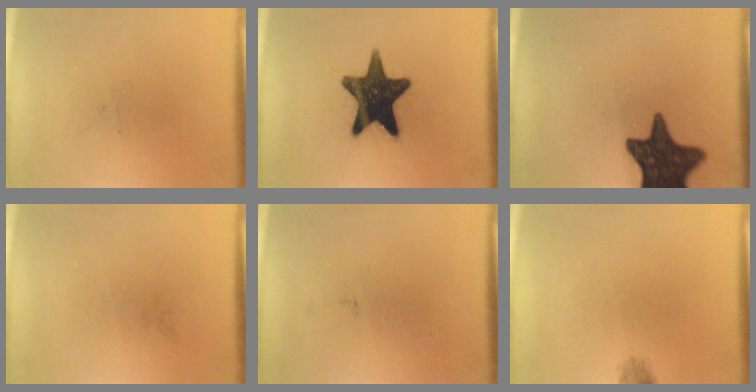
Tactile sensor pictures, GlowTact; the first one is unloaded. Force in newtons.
{"total": 16.6}
{"total": 15.5}
{"total": 0.0}
{"total": 0.0}
{"total": 1.2}